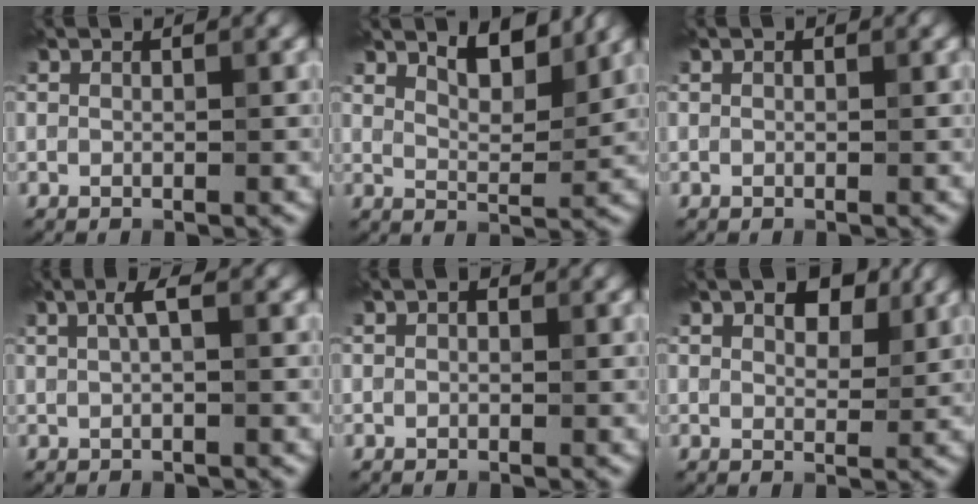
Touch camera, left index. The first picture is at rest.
{"total": 4.3, "force": [3.2, 1.3, 2.6], "torque": [-0.043, -0.002, 0.046]}
{"total": 0.0}
{"total": 1.7, "force": [0.5, 0.3, 1.6], "torque": [-0.032, 0.007, 0.007]}
{"total": 0.6, "force": [0.1, 0.5, 0.4], "torque": [-0.004, -0.003, -0.003]}
{"total": 4.8, "force": [2.6, 2.4, 3.2], "torque": [-0.043, 0.005, 0.036]}